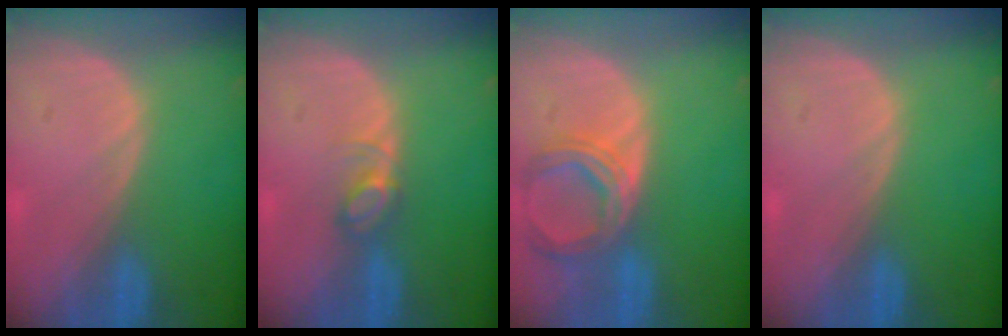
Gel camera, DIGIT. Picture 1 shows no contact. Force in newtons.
{"total": 2.8, "press": 2.8, "slide": 0.4}
{"total": 6.9, "press": 6.3, "slide": 2.8}
{"total": 0.0}